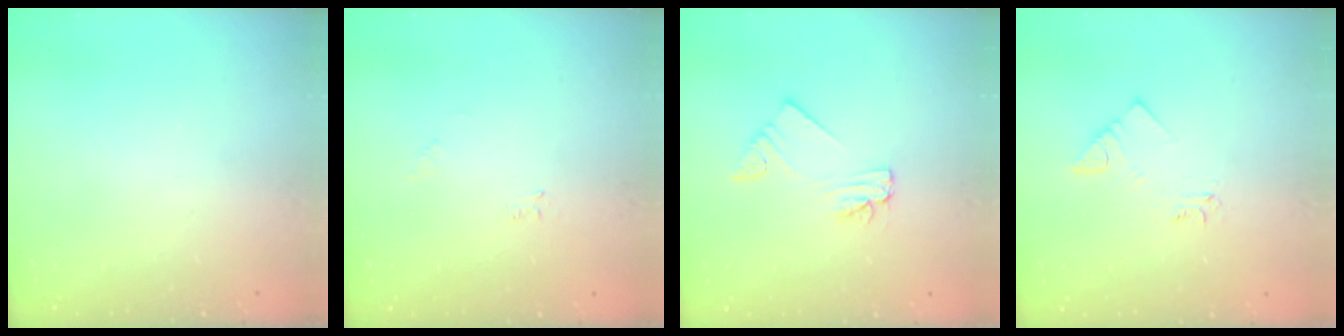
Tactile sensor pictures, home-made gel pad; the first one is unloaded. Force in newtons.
{"total": 2.5, "press": 2.5, "slide": 0.3}
{"total": 1.9, "press": 1.9, "slide": 0.2}
{"total": 3.7, "press": 3.6, "slide": 0.7}